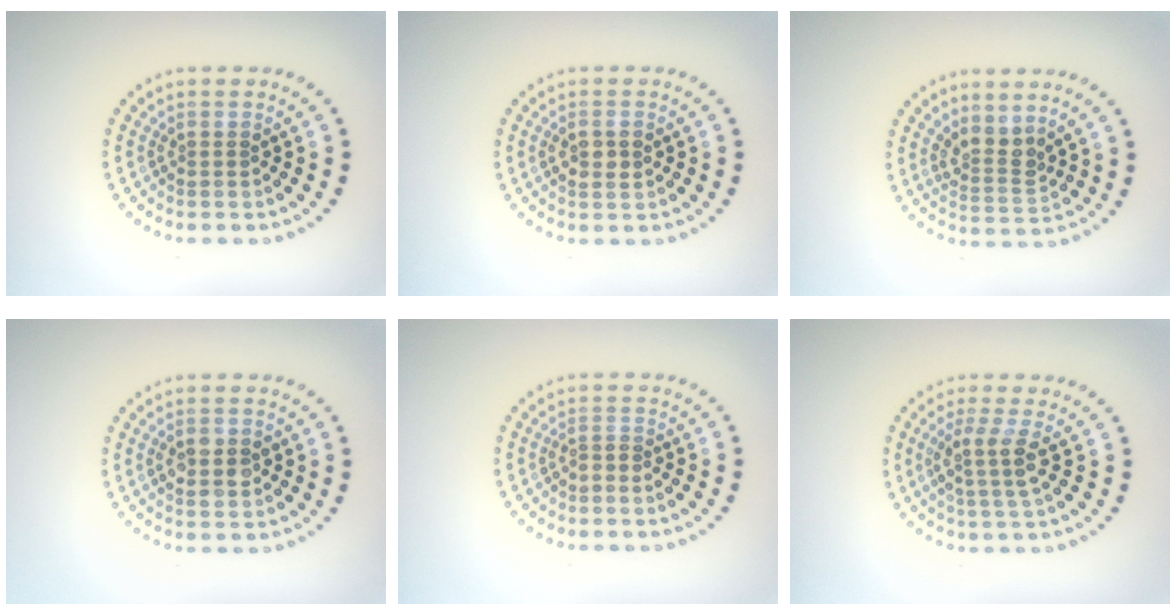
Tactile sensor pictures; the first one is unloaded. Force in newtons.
{"total": 1.7, "press": 1.7, "slide": 0.2}
{"total": 2.6, "press": 1.9, "slide": 1.7}
{"total": 2.8, "press": 2.8, "slide": 0.2}
{"total": 0.7, "press": 0.3, "slide": 0.6}
{"total": 2.7, "press": 2.1, "slide": 1.7}